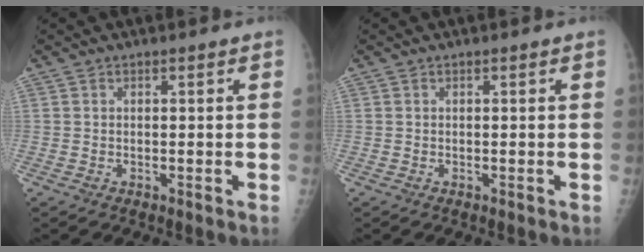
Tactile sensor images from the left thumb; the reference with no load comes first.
{"total": 0.0}